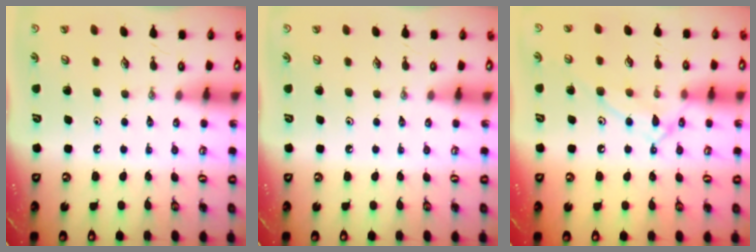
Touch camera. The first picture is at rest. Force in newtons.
{"total": 0.0}
{"total": 11.3, "press": 11.3, "slide": 0.8}